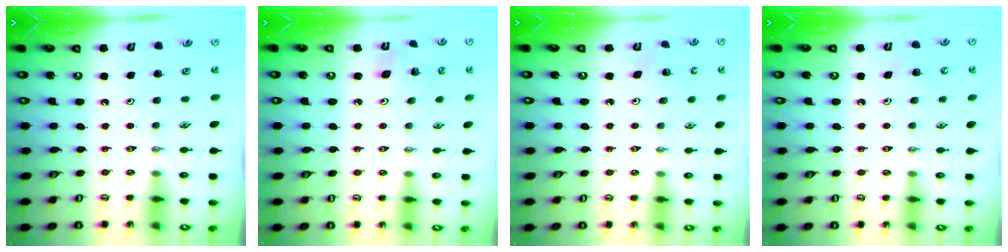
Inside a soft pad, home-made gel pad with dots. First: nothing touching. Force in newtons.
{"total": 4.9, "press": 4.6, "slide": 1.5}
{"total": 1.8, "press": 1.8, "slide": 0.1}
{"total": 6.3, "press": 6.2, "slide": 1.0}